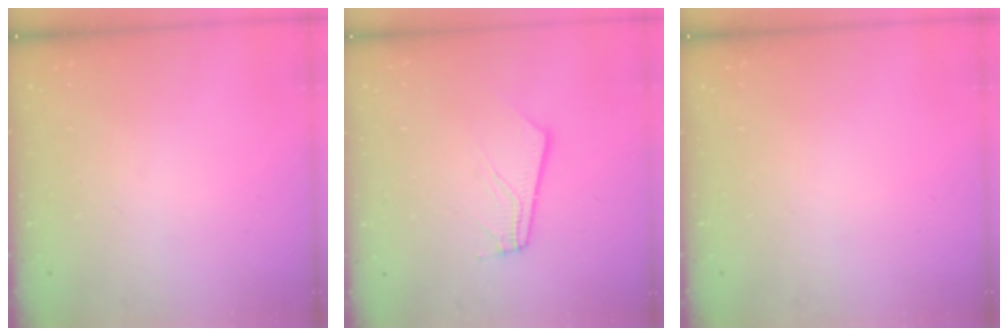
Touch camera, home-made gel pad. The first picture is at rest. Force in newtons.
{"total": 4.5, "press": 4.5, "slide": 0.5}
{"total": 0.0}